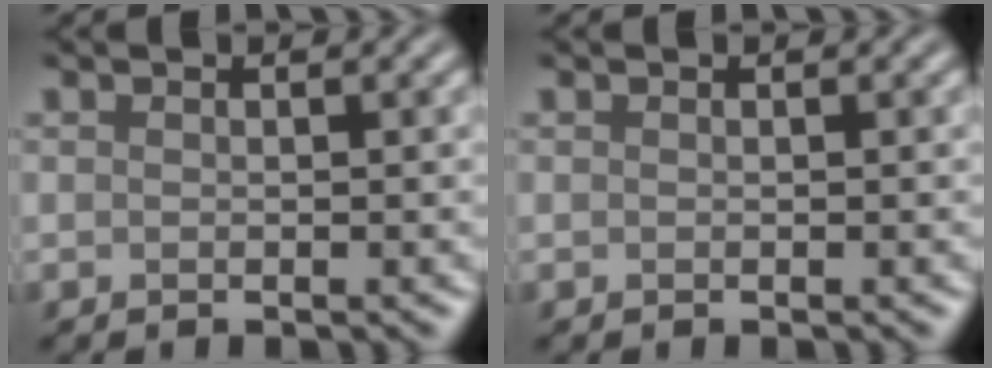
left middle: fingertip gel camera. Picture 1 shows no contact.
{"total": 0.0}